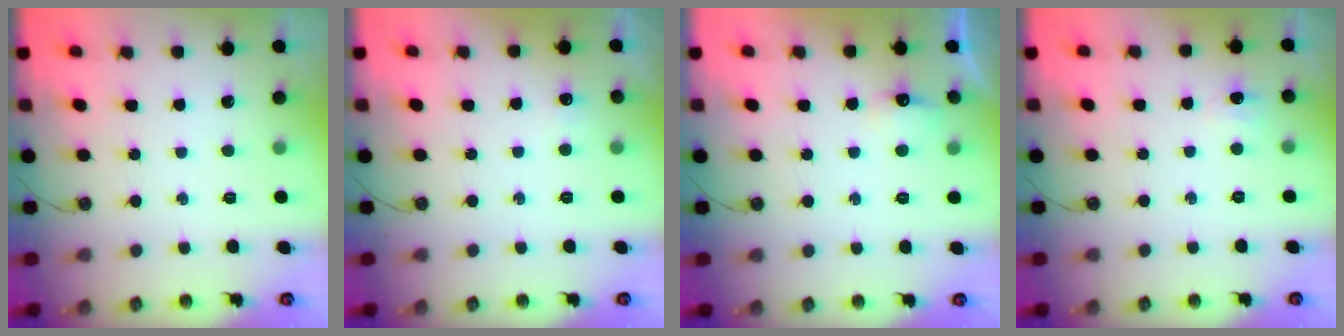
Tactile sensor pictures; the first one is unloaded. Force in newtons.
{"total": 4.1, "press": 4.0, "slide": 0.7}
{"total": 5.2, "press": 5.1, "slide": 1.0}
{"total": 4.2, "press": 4.1, "slide": 0.9}